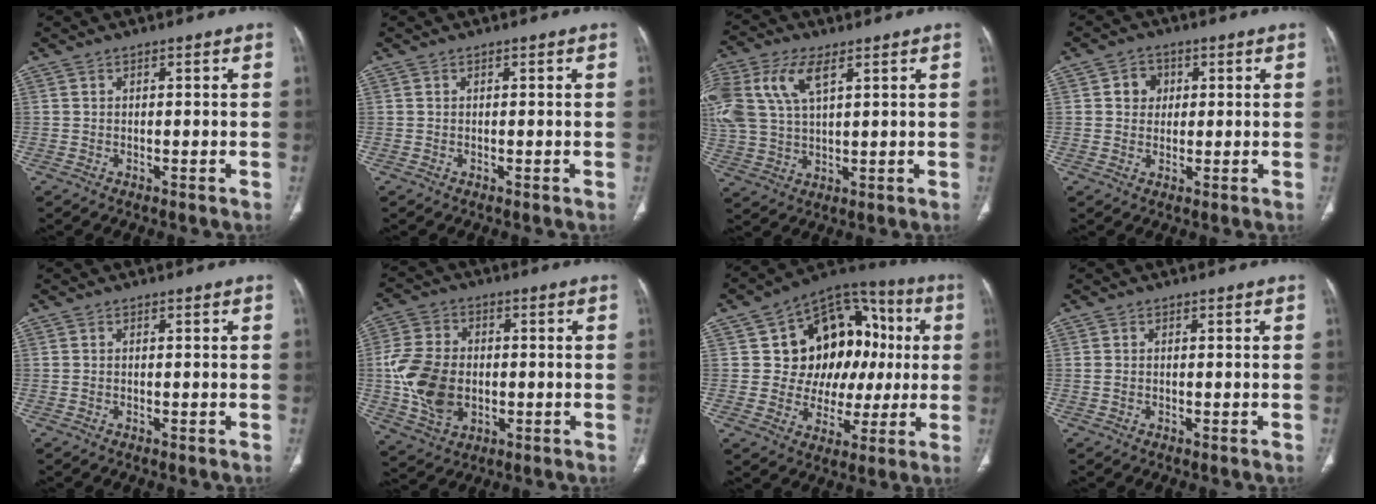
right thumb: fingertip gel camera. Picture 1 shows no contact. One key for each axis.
{"total": 0.0}
{"total": 15.3, "fx": 6.1, "fy": 8.2, "fz": 11.5, "tx": -0.284, "ty": 0.003, "tz": 0.120}
{"total": 4.0, "fx": 1.0, "fy": 3.5, "fz": 1.6, "tx": -0.004, "ty": 0.002, "tz": 0.013}
{"total": 0.0}
{"total": 15.1, "fx": -1.9, "fy": 11.2, "fz": 9.9, "tx": -0.176, "ty": 0.015, "tz": -0.031}
{"total": 21.5, "fx": 3.7, "fy": 16.0, "fz": 13.9, "tx": -0.128, "ty": 0.040, "tz": 0.068}
{"total": 0.8, "fx": -0.1, "fy": 0.4, "fz": 0.7, "tx": -0.024, "ty": 0.002, "tz": 0.001}